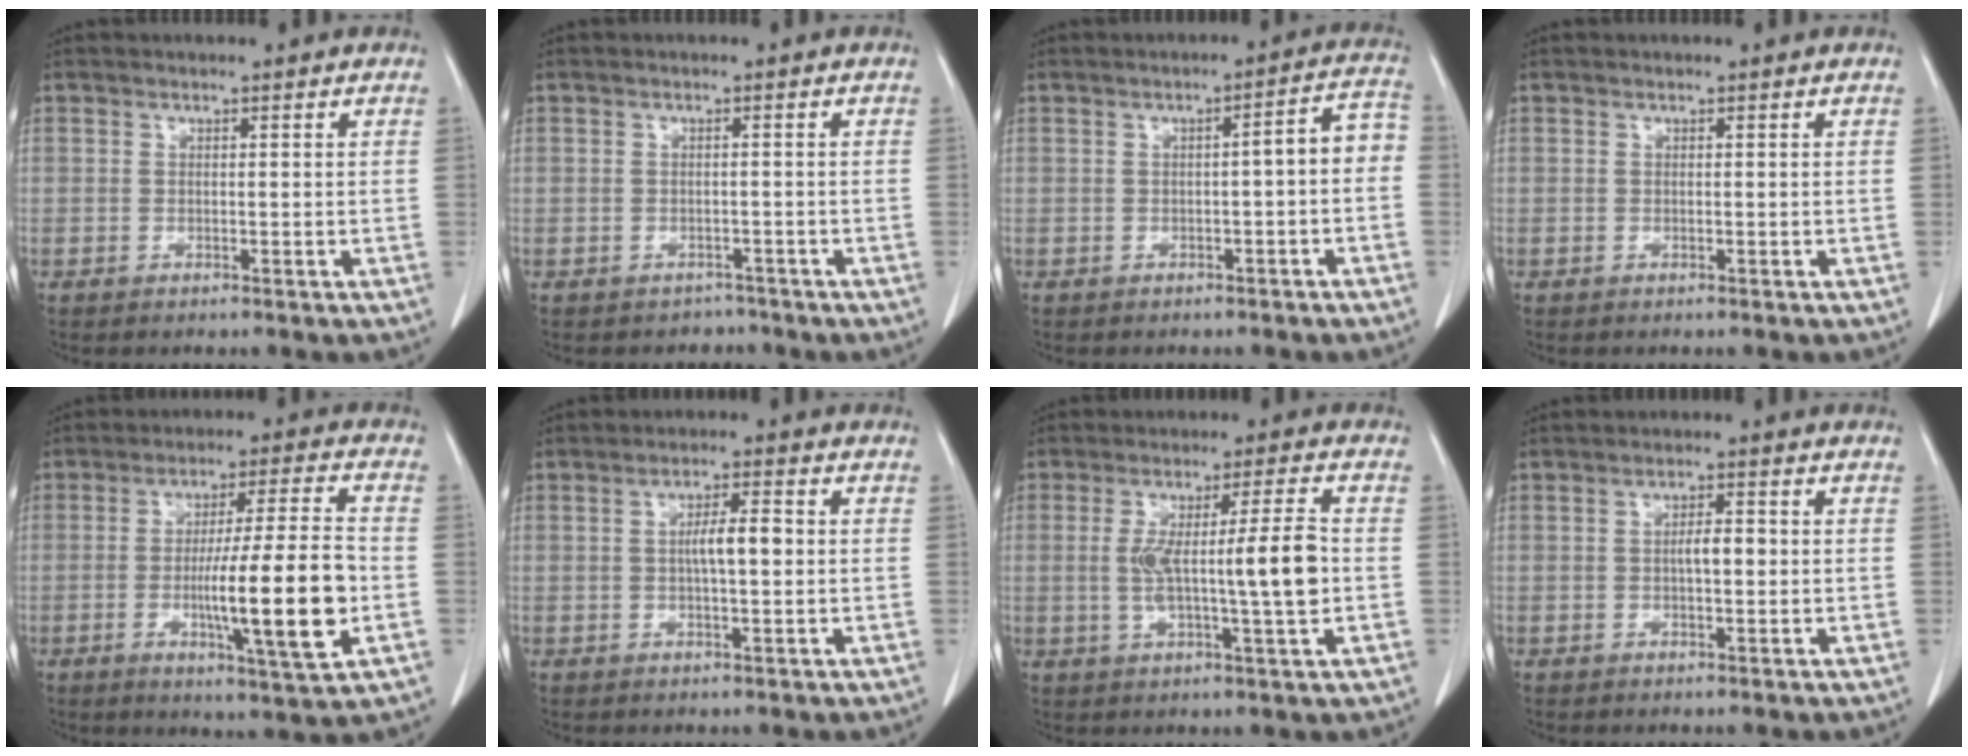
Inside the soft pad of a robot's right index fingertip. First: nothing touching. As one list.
[{"total": 2.1, "force": [-1.6, 1.2, -0.7], "torque": [0.005, 0.007, -0.024]}, {"total": 4.6, "force": [-0.8, 0.9, 4.5], "torque": [-0.054, 0.026, -0.012]}, {"total": 0.0}, {"total": 14.4, "force": [-2.9, 0.3, 14.1], "torque": [-0.227, -0.009, -0.046]}, {"total": 4.5, "force": [0.1, 0.9, 4.4], "torque": [-0.079, 0.006, 0.001]}, {"total": 10.2, "force": [-0.3, 0.3, 10.2], "torque": [-0.171, 0.010, -0.003]}, {"total": 2.3, "force": [-0.2, 0.6, 2.2], "torque": [-0.038, 0.004, -0.004]}]